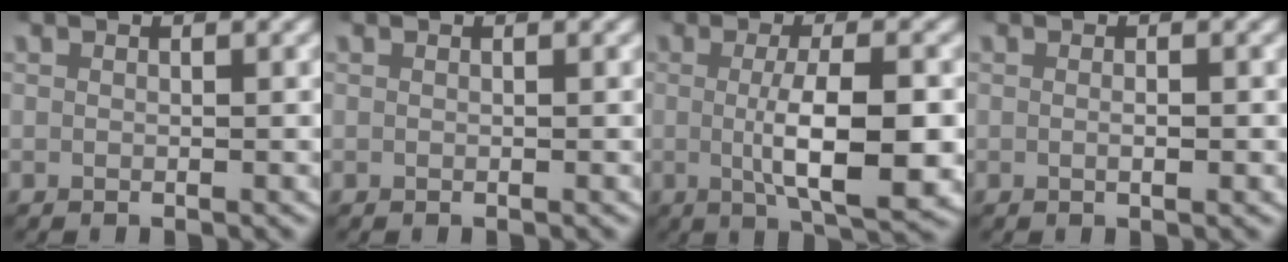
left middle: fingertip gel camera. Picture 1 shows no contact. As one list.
[{"total": 0.0}, {"total": 6.7, "force": [-0.7, 1.7, 6.4], "torque": [-0.105, -0.010, -0.007]}, {"total": 0.7, "force": [-0.1, 0.1, 0.7], "torque": [-0.012, -0.001, -0.002]}]